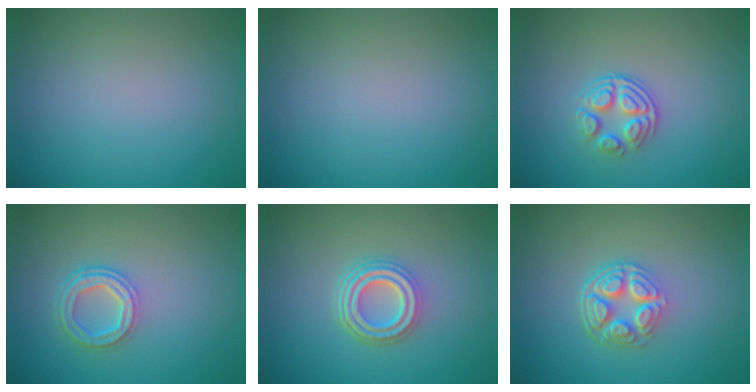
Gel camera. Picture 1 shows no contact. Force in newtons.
{"total": 0.0}
{"total": 3.1, "press": 2.5, "slide": 1.8}
{"total": 3.7, "press": 2.7, "slide": 2.5}
{"total": 4.8, "press": 3.4, "slide": 3.4}
{"total": 5.2, "press": 3.7, "slide": 3.6}